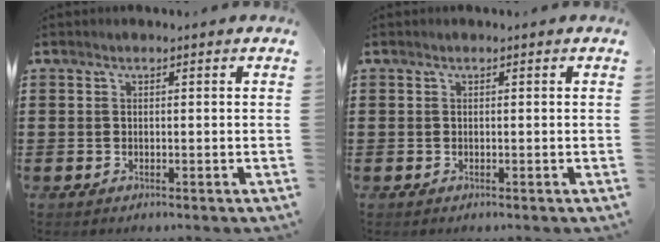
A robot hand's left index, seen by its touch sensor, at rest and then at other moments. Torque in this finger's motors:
{"motor_torque": [0.00, 0.00, 0.00, 0.00]}